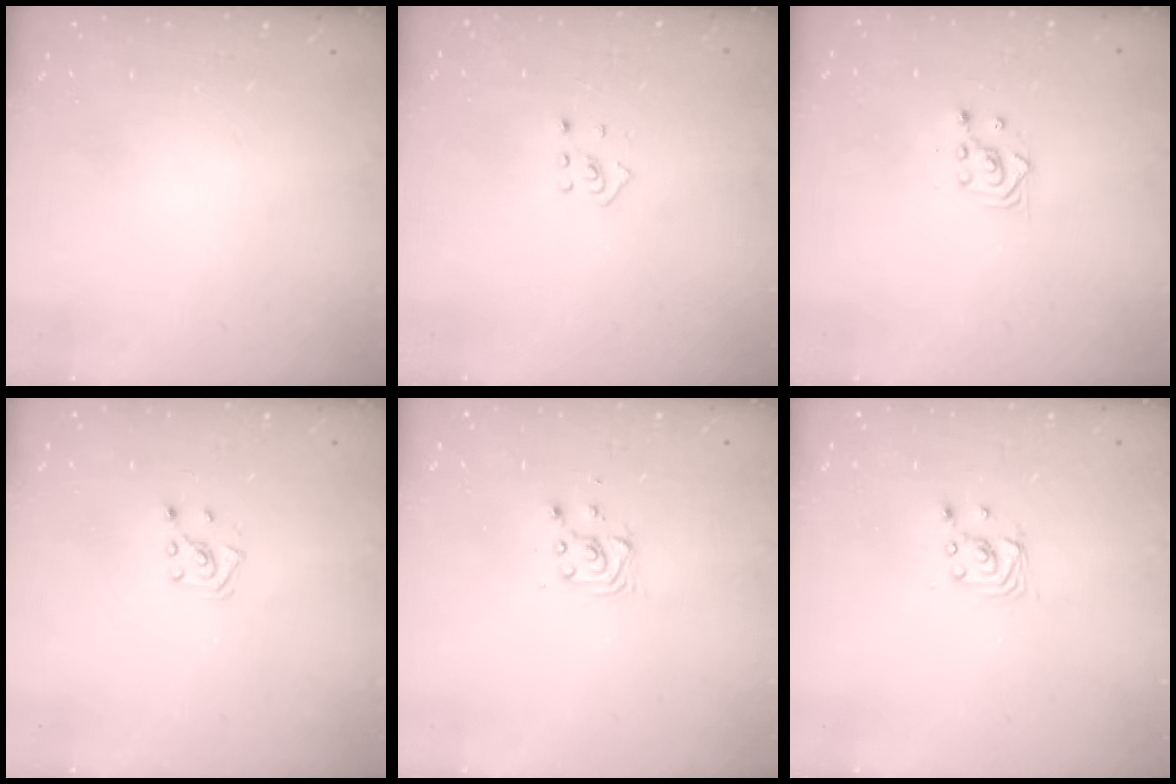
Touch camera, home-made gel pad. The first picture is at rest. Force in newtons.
{"total": 2.5, "press": 2.4, "slide": 0.8}
{"total": 2.3, "press": 2.3, "slide": 0.3}
{"total": 3.8, "press": 3.8, "slide": 0.4}
{"total": 2.8, "press": 2.8, "slide": 0.4}
{"total": 2.8, "press": 2.8, "slide": 0.1}